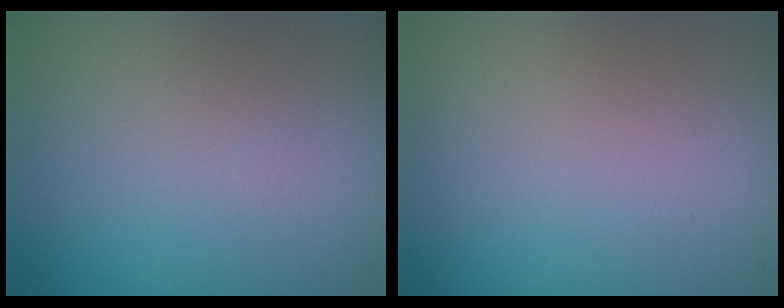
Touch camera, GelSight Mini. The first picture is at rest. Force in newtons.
{"total": 0.0}